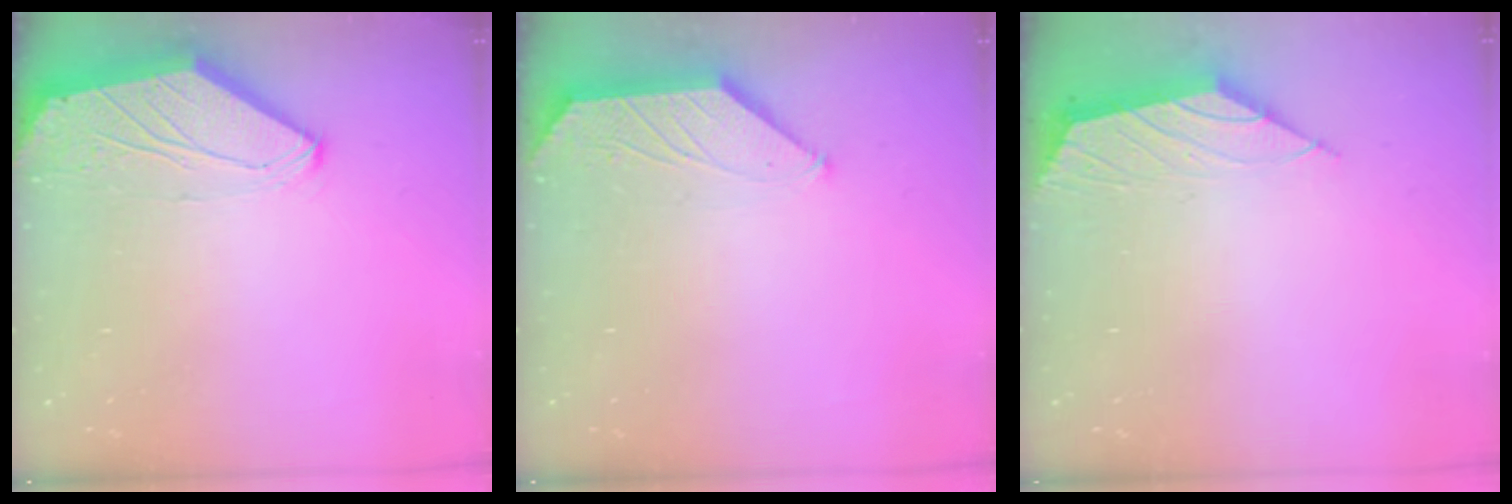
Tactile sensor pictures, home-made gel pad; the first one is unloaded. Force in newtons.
{"total": 1.1, "press": 1.0, "slide": 0.4}
{"total": 2.0, "press": 2.0, "slide": 0.5}